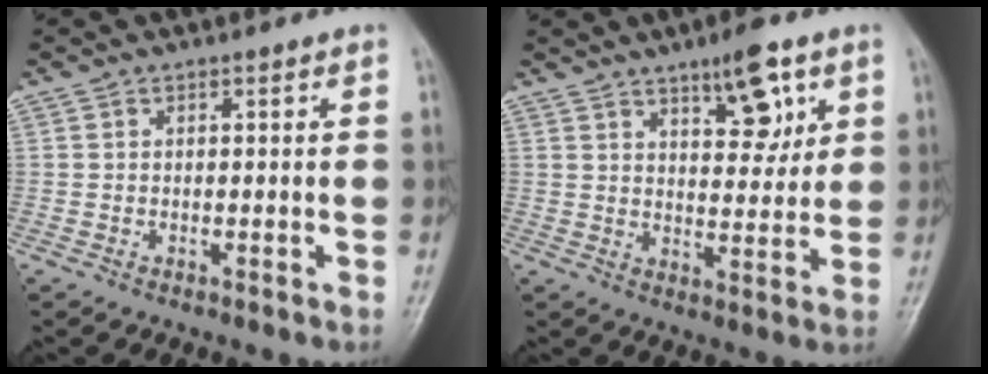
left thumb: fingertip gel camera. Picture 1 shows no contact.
{"total": 9.2, "force": [5.1, 3.5, 6.8], "torque": [-0.077, -0.030, 0.077]}